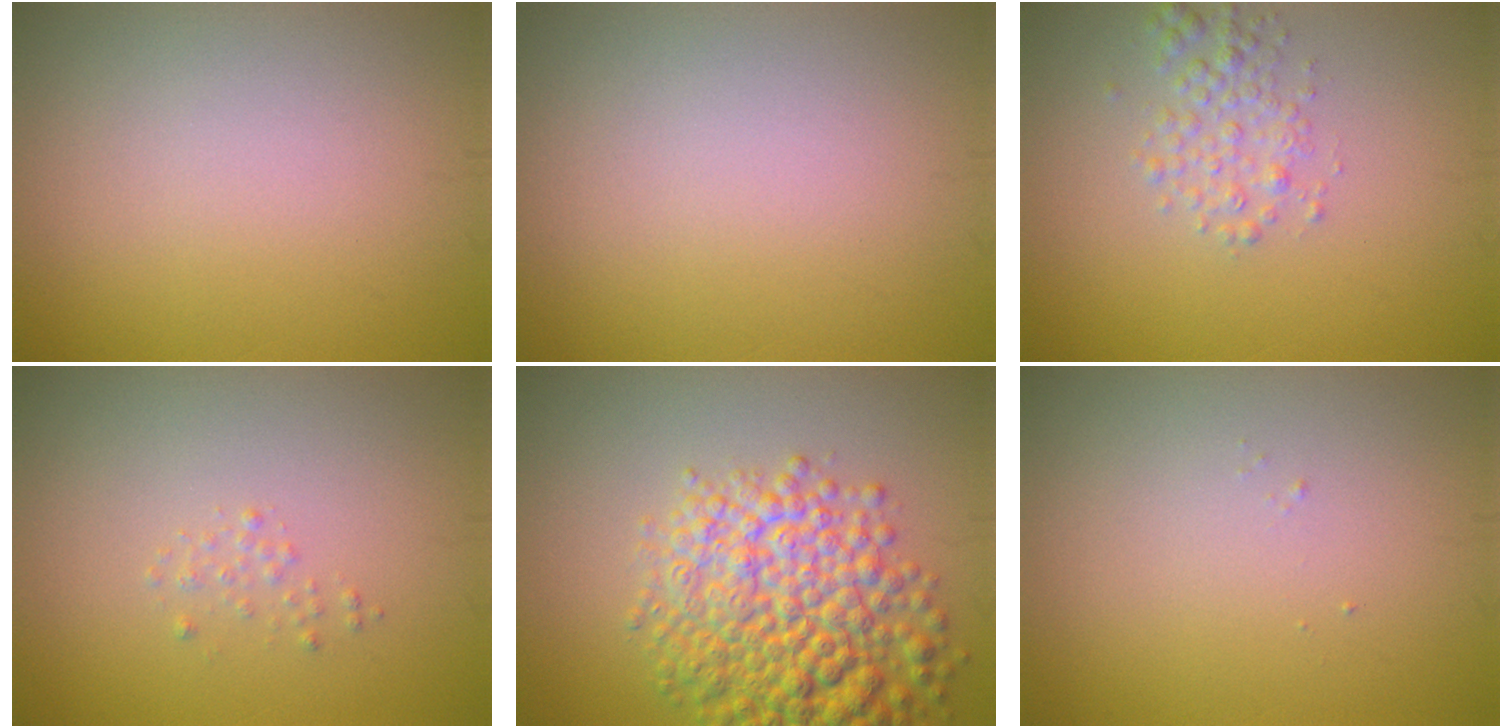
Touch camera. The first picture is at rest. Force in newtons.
{"total": 0.0}
{"total": 2.2, "press": 2.2, "slide": 0.1}
{"total": 0.7, "press": 0.7, "slide": 0.1}
{"total": 9.2, "press": 9.2, "slide": 0.5}
{"total": 0.0}